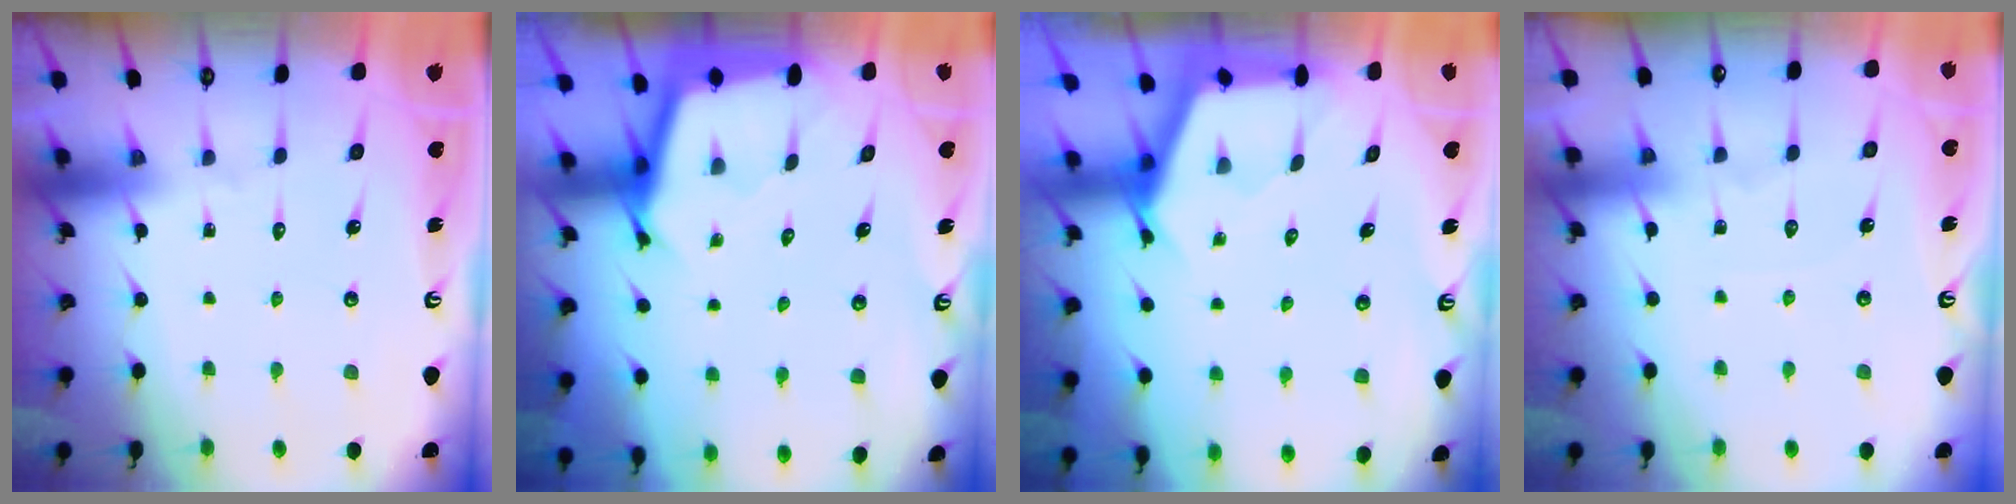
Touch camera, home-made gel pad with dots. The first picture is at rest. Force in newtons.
{"total": 2.6, "press": 2.6, "slide": 0.1}
{"total": 2.7, "press": 2.7, "slide": 0.3}
{"total": 4.3, "press": 4.2, "slide": 0.5}